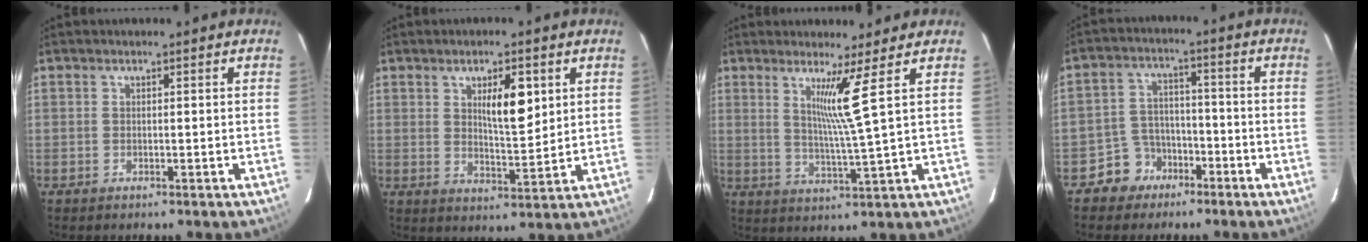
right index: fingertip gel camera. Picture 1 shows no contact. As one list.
[{"total": 7.4, "force": [2.6, 2.2, 6.6], "torque": [-0.108, -0.001, 0.046]}, {"total": 6.3, "force": [2.6, -2.4, 5.2], "torque": [-0.097, -0.023, 0.055]}, {"total": 6.7, "force": [-4.1, 5.2, 1.2], "torque": [-0.023, 0.017, -0.065]}]